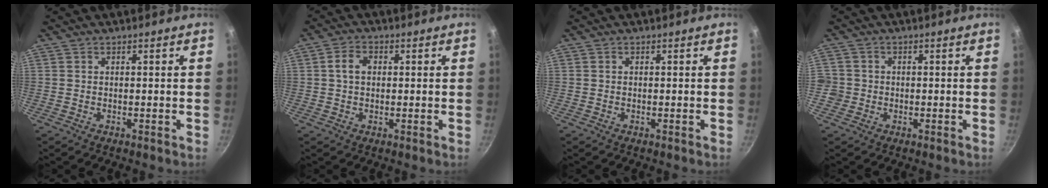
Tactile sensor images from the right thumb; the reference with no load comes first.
{"total": 3.8, "force": [0.4, 2.8, 2.5], "torque": [-0.036, 0.010, 0.004]}
{"total": 0.0}
{"total": 3.0, "force": [-0.8, 2.8, 0.5], "torque": [0.004, 0.014, -0.015]}